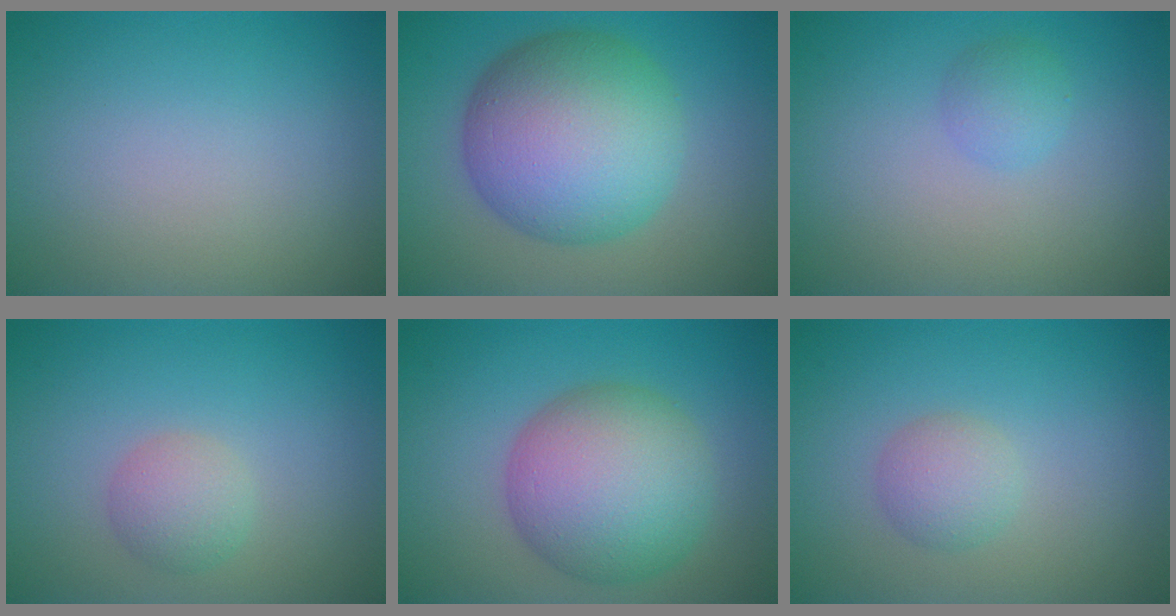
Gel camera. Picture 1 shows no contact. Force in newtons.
{"total": 11.7, "press": 11.7, "slide": 0.1}
{"total": 1.6, "press": 1.6, "slide": 0.0}
{"total": 2.3, "press": 2.3, "slide": 0.1}
{"total": 9.1, "press": 9.1, "slide": 0.3}
{"total": 2.2, "press": 2.2, "slide": 0.2}